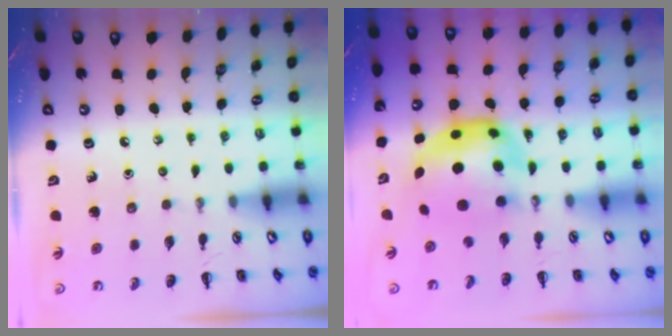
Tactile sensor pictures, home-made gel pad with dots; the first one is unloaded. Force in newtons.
{"total": 8.1, "press": 7.8, "slide": 1.9}